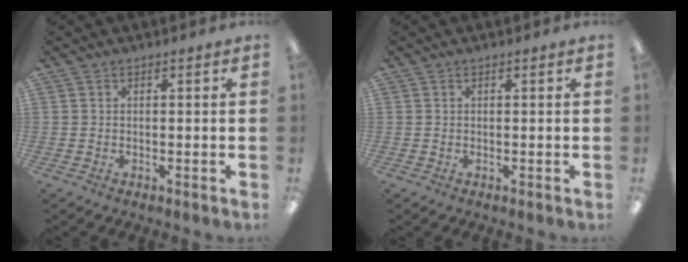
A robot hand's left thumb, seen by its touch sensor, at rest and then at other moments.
{"total": 0.0}